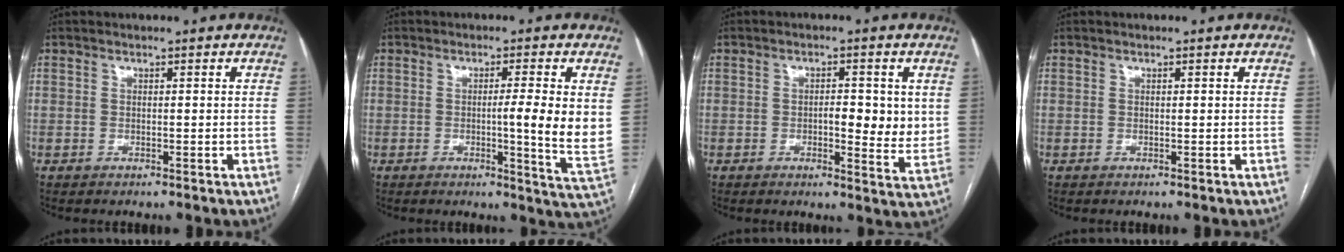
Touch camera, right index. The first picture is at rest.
{"total": 7.8, "force": [0.7, -0.7, 7.7], "torque": [-0.099, -0.013, 0.005]}
{"total": 6.2, "force": [0.7, 2.2, 5.7], "torque": [-0.070, -0.008, 0.006]}
{"total": 0.0}